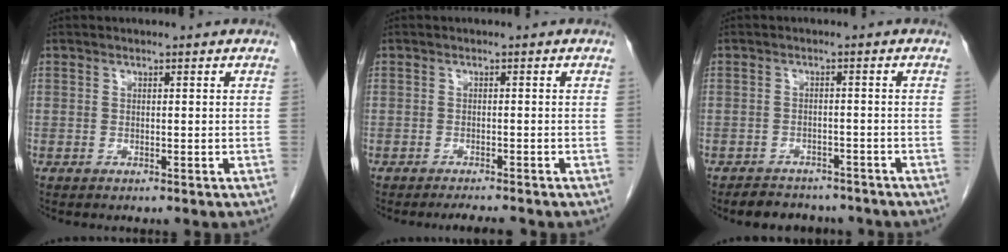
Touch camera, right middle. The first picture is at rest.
{"total": 3.1, "force": [-2.8, -0.1, 1.2], "torque": [-0.020, -0.009, -0.038]}
{"total": 6.8, "force": [-6.0, 2.8, 1.5], "torque": [-0.019, 0.004, -0.075]}